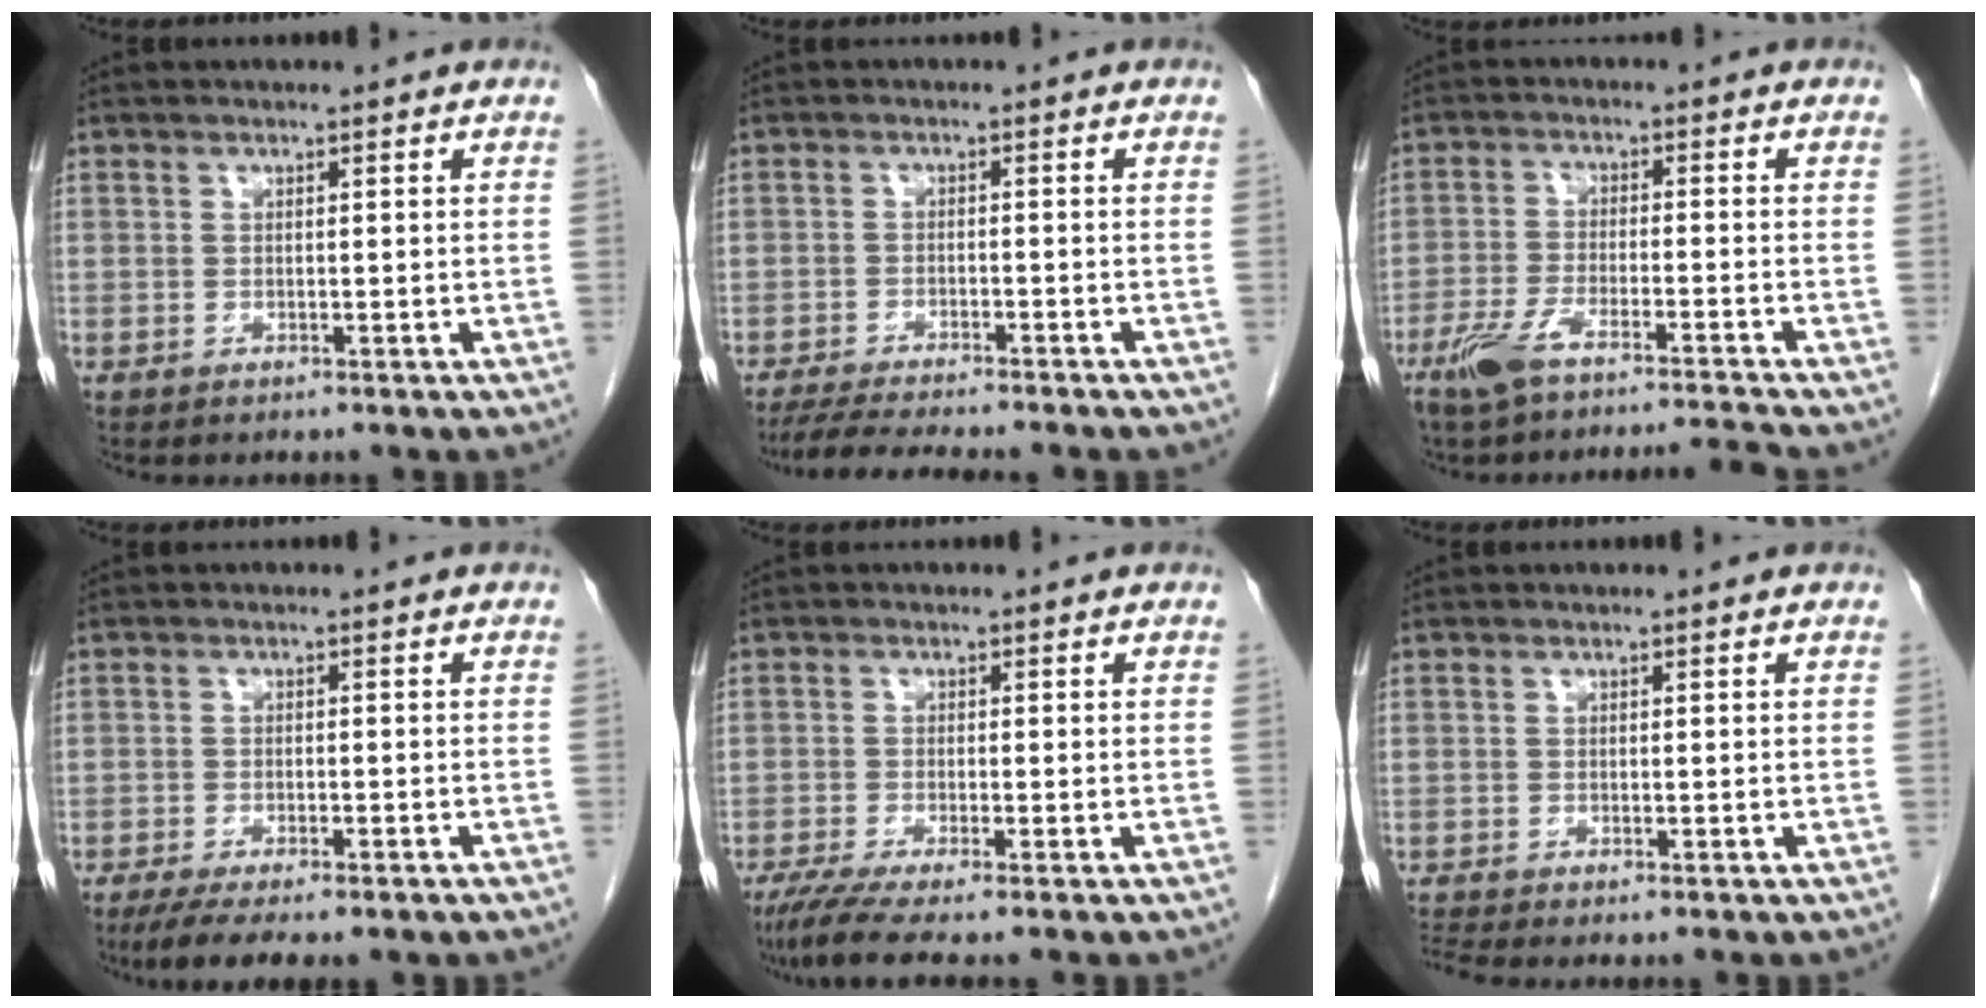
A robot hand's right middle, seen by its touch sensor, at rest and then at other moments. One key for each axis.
{"total": 9.0, "fx": -7.9, "fy": 0.4, "fz": 4.3, "tx": -0.062, "ty": -0.017, "tz": -0.122}
{"total": 8.0, "fx": -6.8, "fy": -0.9, "fz": 4.2, "tx": -0.077, "ty": -0.013, "tz": -0.121}
{"total": 8.1, "fx": -6.2, "fy": 1.6, "fz": 5.0, "tx": -0.071, "ty": -0.014, "tz": -0.090}
{"total": 5.4, "fx": -4.1, "fy": -0.3, "fz": 3.5, "tx": -0.058, "ty": -0.016, "tz": -0.073}
{"total": 1.3, "fx": -1.2, "fy": -0.5, "fz": 0.3, "tx": -0.018, "ty": -0.008, "tz": -0.025}